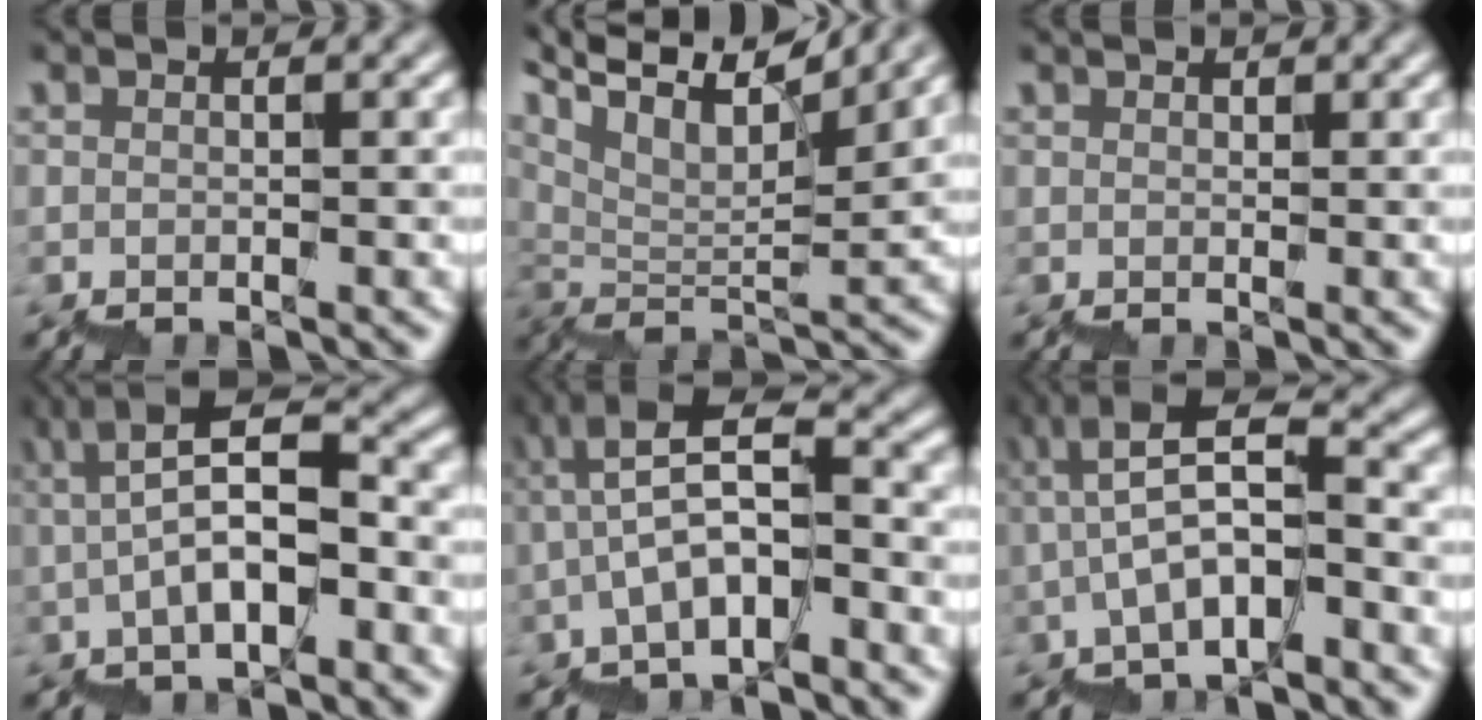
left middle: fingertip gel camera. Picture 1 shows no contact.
{"total": 11.9, "force": [9.6, 2.6, 6.5], "torque": [-0.125, 0.032, 0.149]}
{"total": 0.5, "force": [0.5, 0.0, -0.2], "torque": [0.006, 0.000, 0.009]}
{"total": 5.5, "force": [-1.0, 1.7, 5.2], "torque": [-0.091, 0.029, -0.017]}
{"total": 5.3, "force": [-1.4, 1.7, 4.9], "torque": [-0.086, 0.025, -0.026]}
{"total": 5.3, "force": [-1.1, 1.5, 5.0], "torque": [-0.084, 0.027, -0.020]}